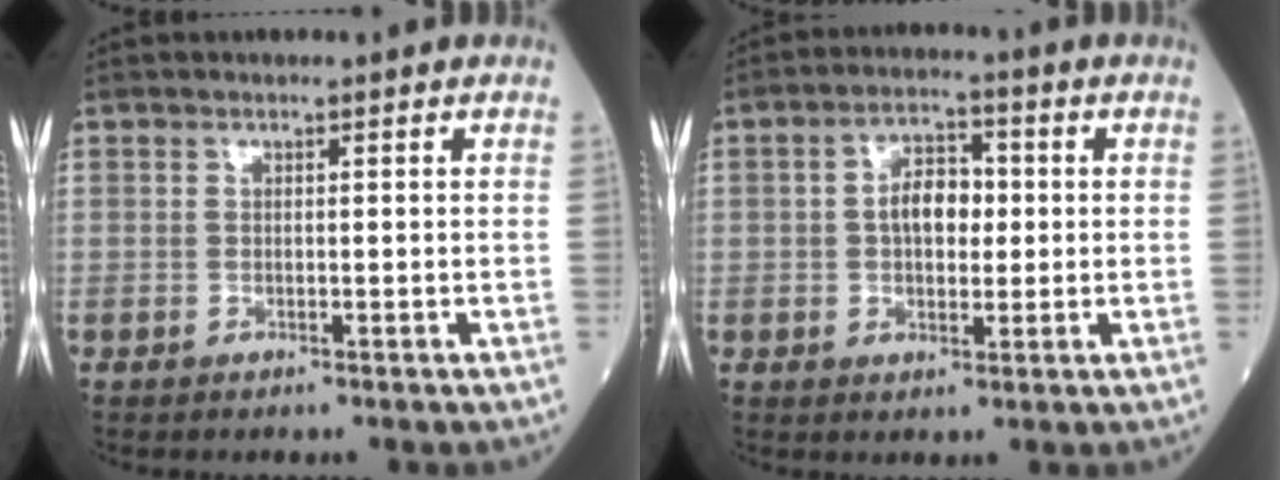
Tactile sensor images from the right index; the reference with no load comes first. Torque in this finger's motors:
{"motor_torque": [0.10, 0.01, 0.13, 0.09]}